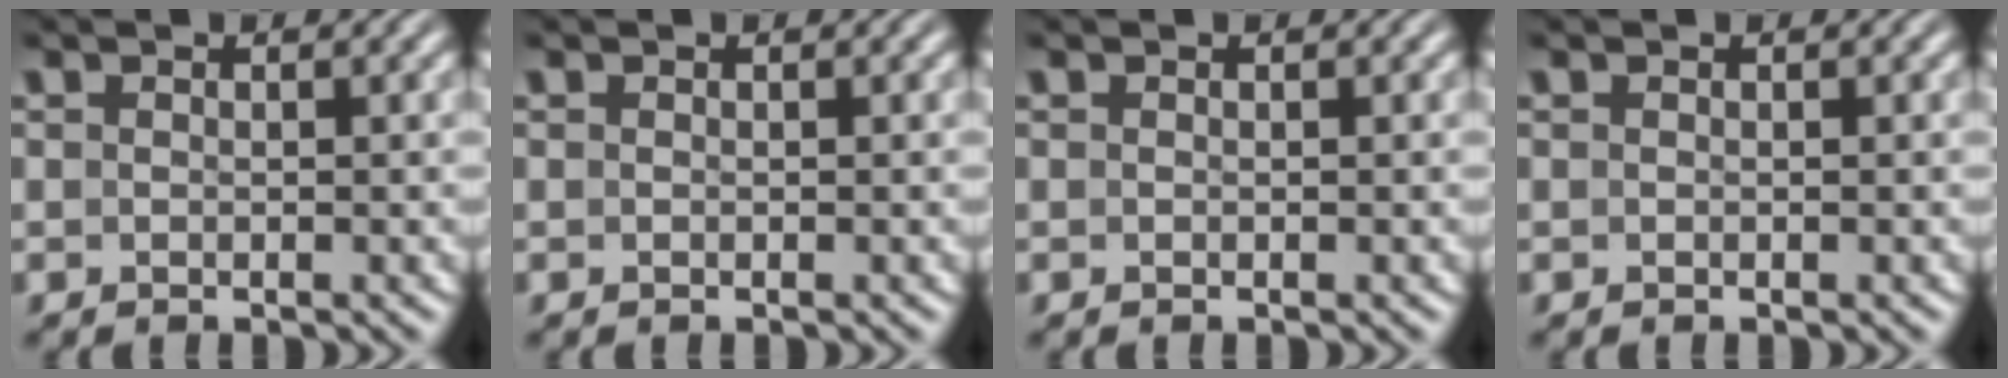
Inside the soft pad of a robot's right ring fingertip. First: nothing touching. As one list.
[{"total": 0.0}, {"total": 0.0}, {"total": 0.0}]